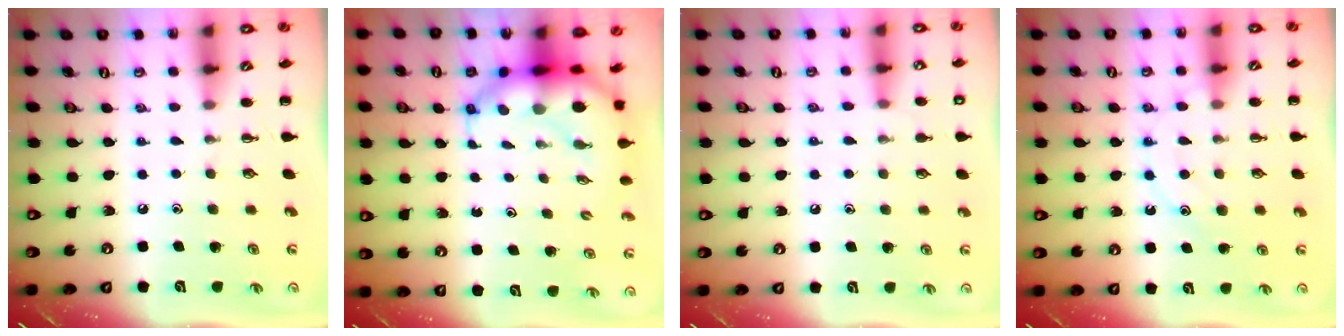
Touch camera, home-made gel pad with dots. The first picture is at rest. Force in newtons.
{"total": 8.2, "press": 7.9, "slide": 2.3}
{"total": 5.9, "press": 5.6, "slide": 1.8}
{"total": 11.3, "press": 11.2, "slide": 1.1}